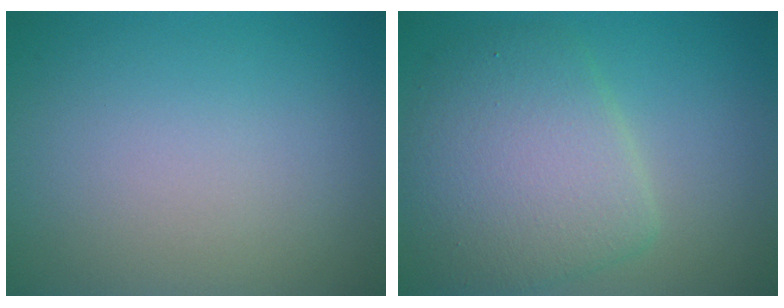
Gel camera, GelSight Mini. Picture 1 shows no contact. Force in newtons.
{"total": 6.4, "press": 6.4, "slide": 0.2}